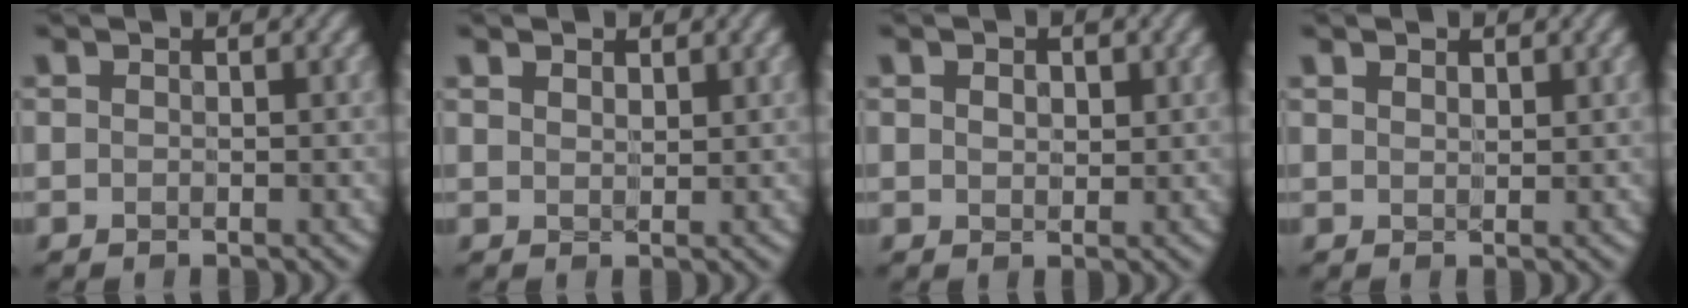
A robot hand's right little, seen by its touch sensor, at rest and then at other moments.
{"total": 1.9, "force": [1.3, 1.1, 1.0], "torque": [-0.020, 0.003, 0.021]}
{"total": 2.1, "force": [0.7, 1.5, 1.3], "torque": [-0.020, 0.006, 0.003]}
{"total": 1.5, "force": [1.0, 0.9, 0.7], "torque": [-0.014, 0.001, 0.019]}